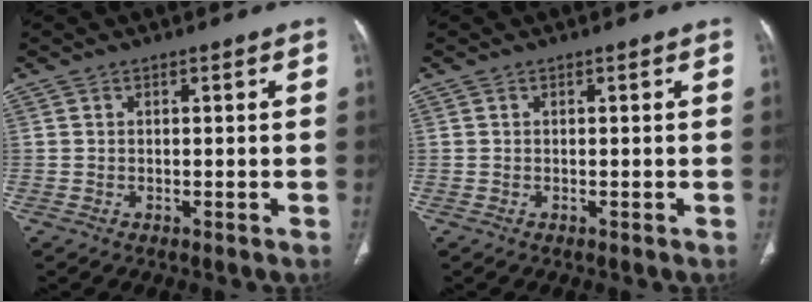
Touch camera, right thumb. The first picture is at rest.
{"total": 0.0}